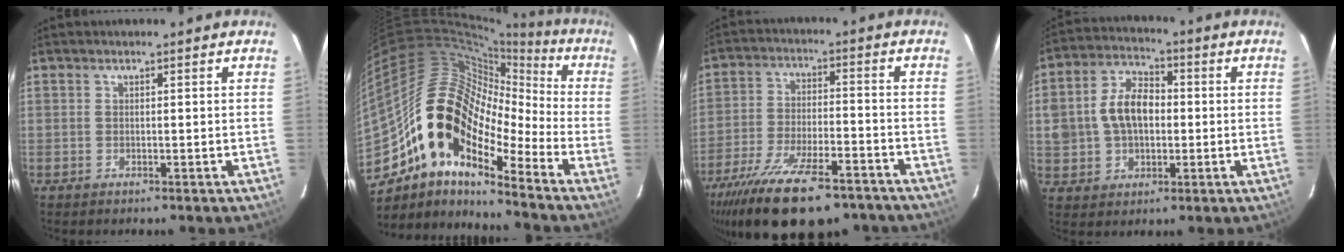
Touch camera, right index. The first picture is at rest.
{"total": 16.8, "force": [-9.3, 8.6, 11.0], "torque": [-0.183, 0.007, -0.195]}
{"total": 22.8, "force": [-17.0, 7.6, 13.3], "torque": [-0.260, -0.045, -0.262]}
{"total": 11.5, "force": [0.3, 8.1, 8.1], "torque": [-0.168, 0.025, 0.010]}